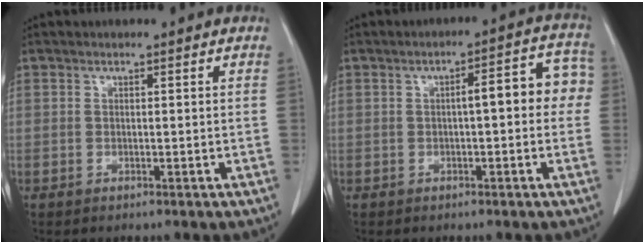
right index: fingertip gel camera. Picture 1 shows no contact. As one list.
[{"total": 7.4, "force": [0.3, 2.1, 7.1], "torque": [-0.084, 0.035, -0.001]}]